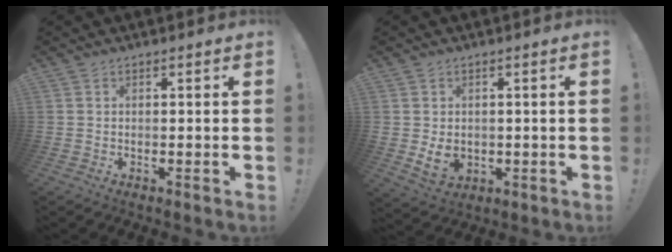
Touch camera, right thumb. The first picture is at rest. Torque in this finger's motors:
{"motor_torque": [0.95, 0.82, -0.01, -0.94, 0.00]}